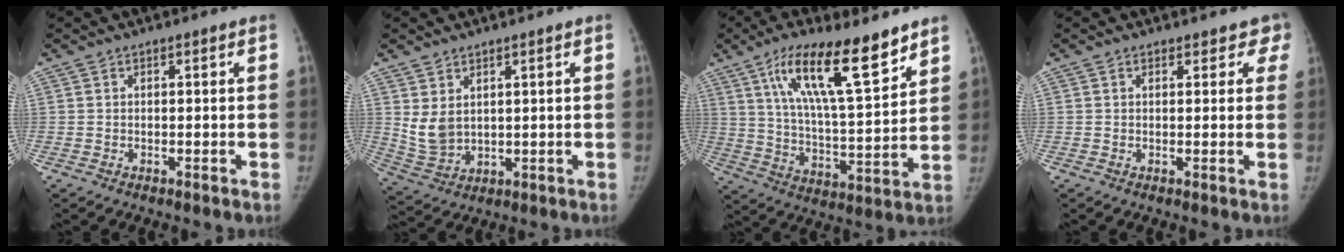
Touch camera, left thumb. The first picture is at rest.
{"total": 5.9, "force": [2.5, 3.7, 3.9], "torque": [-0.066, -0.018, 0.065]}
{"total": 18.6, "force": [11.5, 4.7, 13.8], "torque": [-0.210, -0.054, 0.205]}
{"total": 3.6, "force": [2.9, 2.0, 0.9], "torque": [0.031, -0.008, 0.019]}